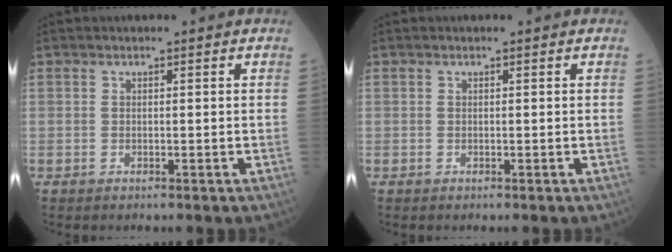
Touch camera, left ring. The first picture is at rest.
{"total": 0.0}